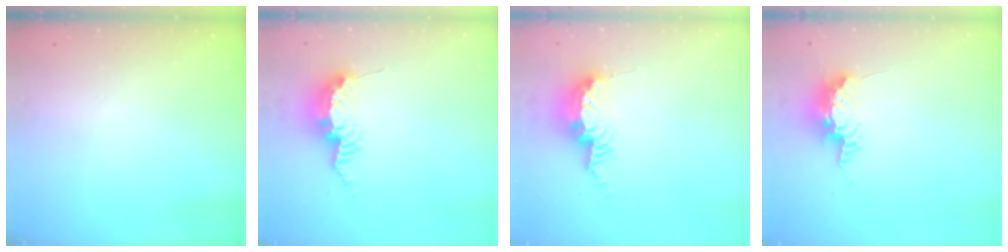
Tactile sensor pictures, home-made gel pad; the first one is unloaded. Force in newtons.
{"total": 11.8, "press": 11.7, "slide": 1.1}
{"total": 11.9, "press": 11.8, "slide": 1.6}
{"total": 8.6, "press": 8.5, "slide": 0.7}